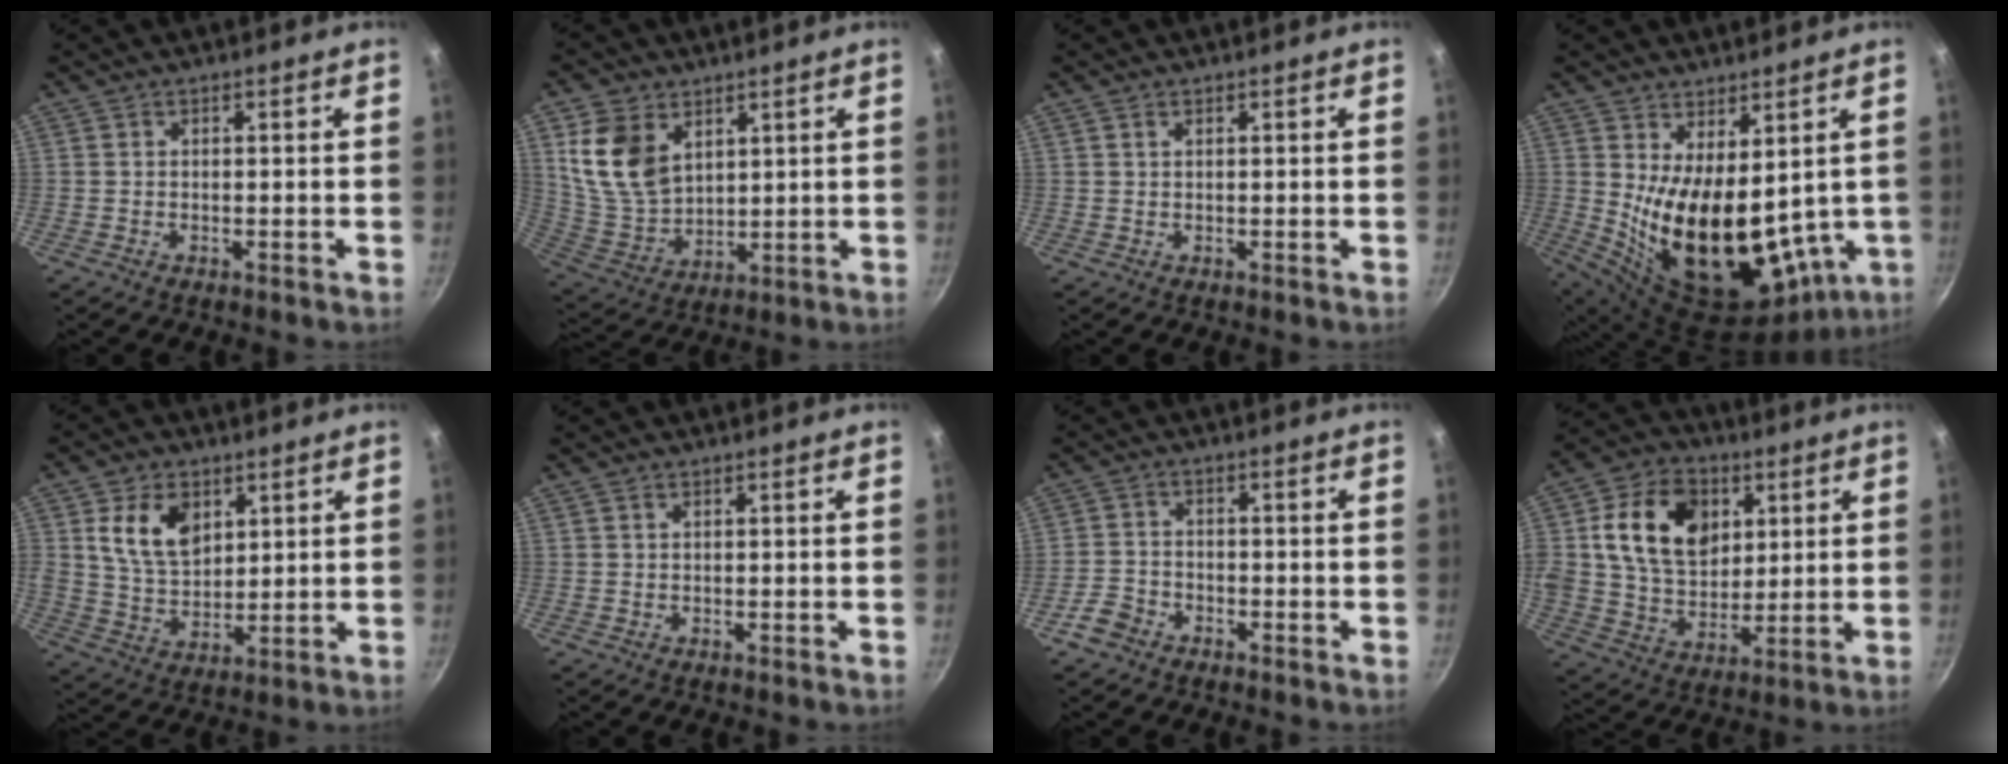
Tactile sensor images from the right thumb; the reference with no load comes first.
{"total": 12.8, "force": [5.1, 8.9, 7.7], "torque": [-0.122, -0.026, 0.119]}
{"total": 0.8, "force": [0.5, 0.4, 0.4], "torque": [-0.008, 0.001, 0.010]}
{"total": 20.7, "force": [1.9, 10.8, 17.6], "torque": [-0.269, -0.049, 0.068]}
{"total": 11.1, "force": [4.0, 7.5, 7.0], "torque": [-0.108, -0.023, 0.078]}
{"total": 0.6, "force": [0.4, 0.4, 0.3], "torque": [-0.006, 0.001, 0.008]}
{"total": 5.5, "force": [-3.0, 4.0, 2.2], "torque": [-0.039, 0.030, -0.056]}
{"total": 17.9, "force": [4.9, 13.2, 11.1], "torque": [-0.169, -0.006, 0.084]}